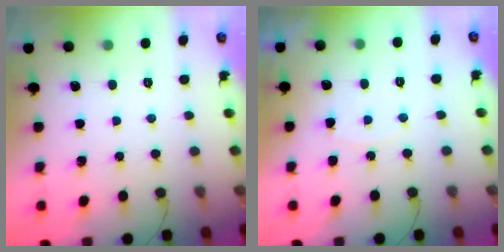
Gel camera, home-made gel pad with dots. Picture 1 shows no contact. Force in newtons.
{"total": 5.0, "press": 5.0, "slide": 0.6}